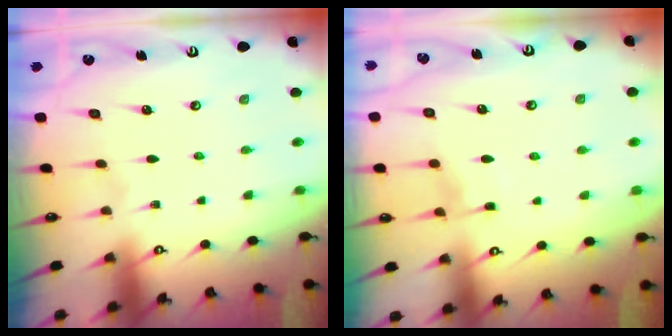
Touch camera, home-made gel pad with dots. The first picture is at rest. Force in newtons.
{"total": 5.7, "press": 5.7, "slide": 0.6}